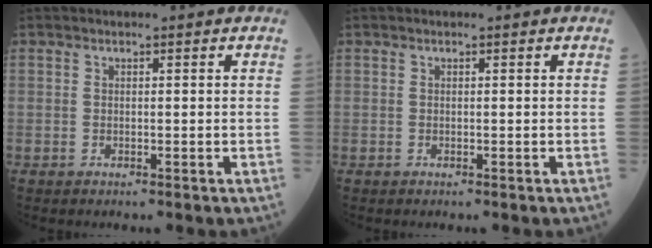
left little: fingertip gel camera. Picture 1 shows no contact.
{"total": 0.0}